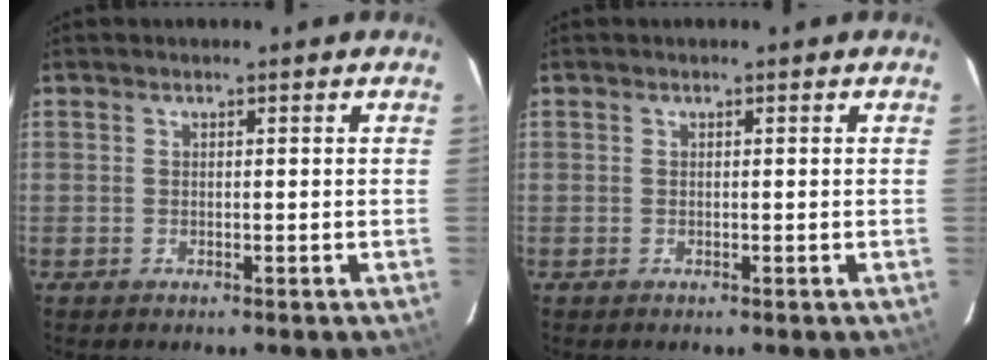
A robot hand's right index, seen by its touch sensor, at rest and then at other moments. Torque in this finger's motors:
{"motor_torque": [0.00, 0.00, 0.02, 0.00]}